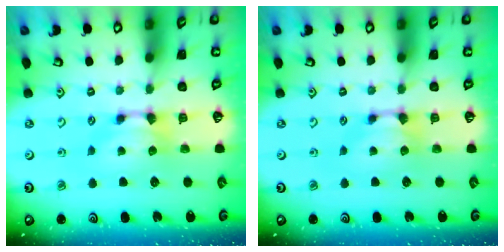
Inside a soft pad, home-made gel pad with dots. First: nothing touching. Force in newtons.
{"total": 0.0}